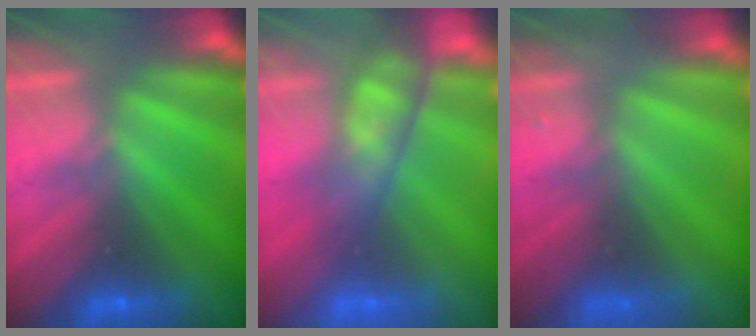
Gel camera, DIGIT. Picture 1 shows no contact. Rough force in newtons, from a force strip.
{"total": 4.4}
{"total": 7.4}